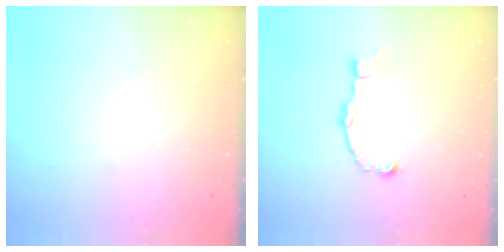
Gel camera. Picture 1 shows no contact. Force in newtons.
{"total": 4.5, "press": 4.4, "slide": 0.6}